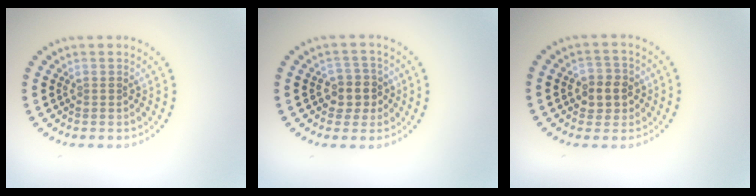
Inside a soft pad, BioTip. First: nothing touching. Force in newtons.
{"total": 2.6, "press": 2.3, "slide": 1.1}
{"total": 2.7, "press": 2.6, "slide": 0.7}